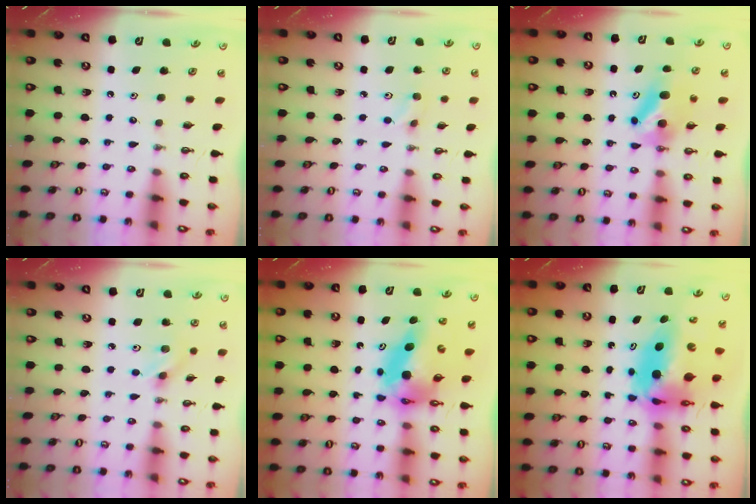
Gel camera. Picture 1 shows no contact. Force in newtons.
{"total": 2.5, "press": 2.4, "slide": 0.7}
{"total": 7.7, "press": 6.1, "slide": 4.7}
{"total": 3.1, "press": 2.8, "slide": 1.4}
{"total": 11.9, "press": 11.8, "slide": 1.2}
{"total": 10.8, "press": 10.6, "slide": 2.1}